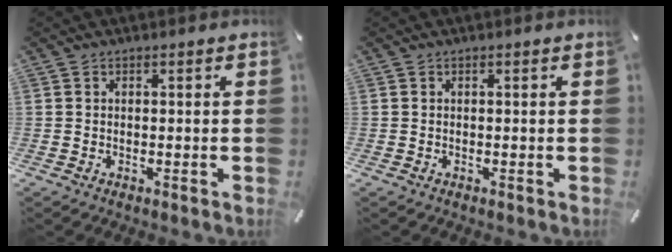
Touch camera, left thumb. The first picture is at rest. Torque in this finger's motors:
{"motor_torque": [-0.03, 0.03, -0.02, -0.02, -0.02]}